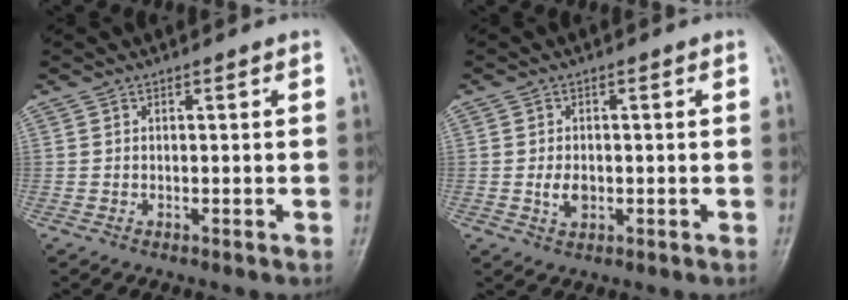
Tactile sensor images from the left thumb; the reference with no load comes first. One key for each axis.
{"total": 3.0, "fx": -0.5, "fy": 2.0, "fz": 2.2, "tx": -0.038, "ty": -0.001, "tz": -0.006}